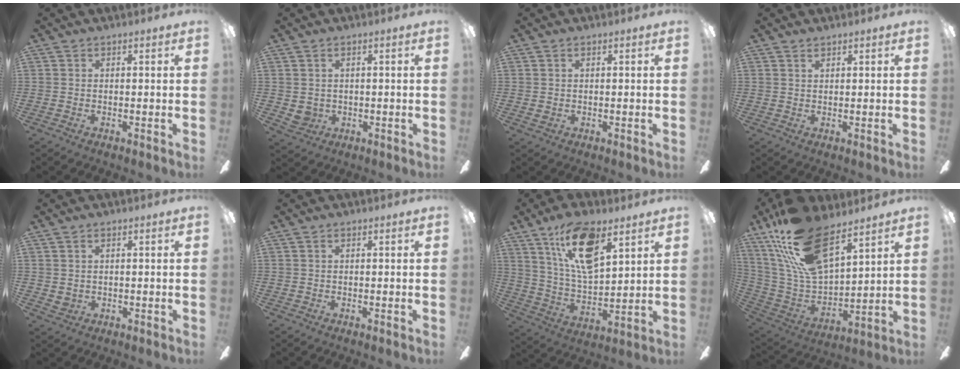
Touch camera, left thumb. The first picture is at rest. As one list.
[{"total": 2.8, "force": [0.8, 2.5, 1.1], "torque": [-0.032, -0.002, 0.014]}, {"total": 0.9, "force": [0.3, 0.6, 0.6], "torque": [-0.011, 0.003, 0.006]}, {"total": 1.0, "force": [0.8, 0.4, 0.4], "torque": [-0.009, 0.000, 0.015]}, {"total": 1.8, "force": [0.9, 1.3, 0.8], "torque": [-0.011, -0.001, 0.013]}, {"total": 0.0}, {"total": 16.3, "force": [10.1, 6.6, 11.0], "torque": [-0.207, -0.031, 0.174]}, {"total": 23.0, "force": [15.3, 9.5, 14.3], "torque": [-0.305, -0.089, 0.273]}]